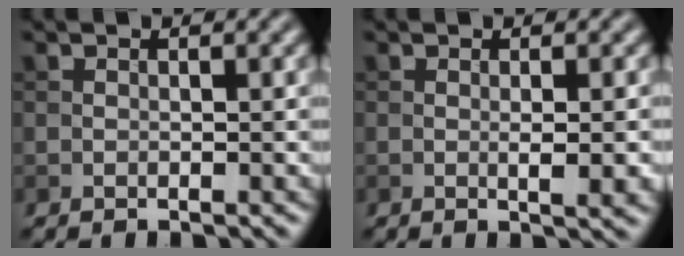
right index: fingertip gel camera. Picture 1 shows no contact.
{"total": 2.7, "force": [-0.2, 0.6, 2.6], "torque": [-0.038, -0.005, -0.001]}